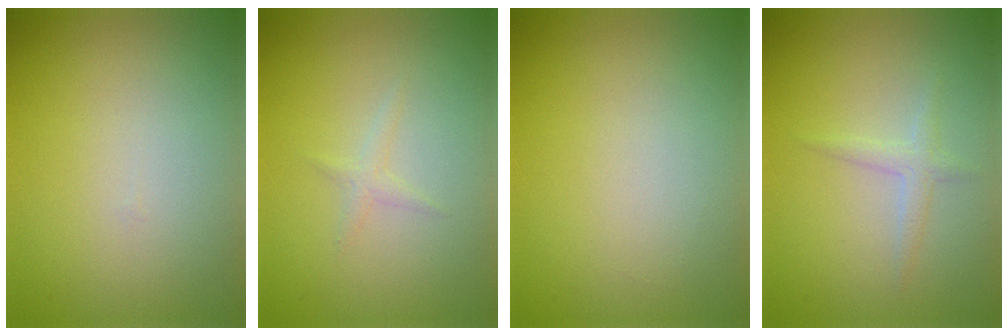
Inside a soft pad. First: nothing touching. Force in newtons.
{"total": 0.9, "press": 0.9, "slide": 0.0}
{"total": 0.0}
{"total": 1.3, "press": 1.3, "slide": 0.0}